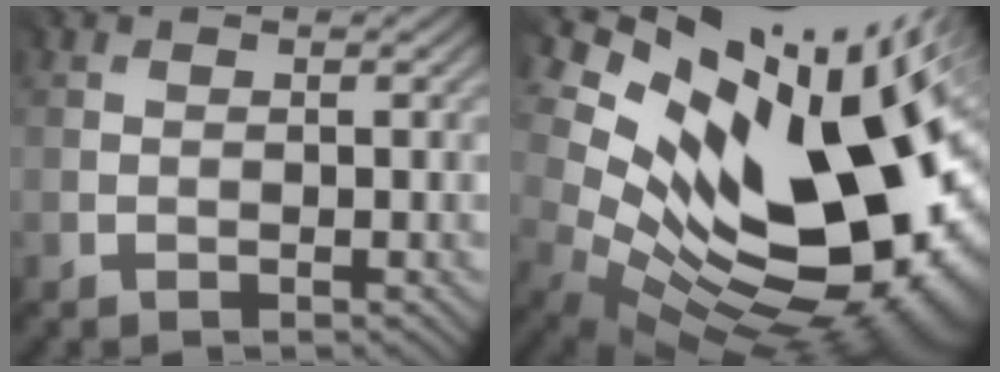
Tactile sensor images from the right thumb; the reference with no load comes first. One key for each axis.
{"total": 19.0, "fx": 4.1, "fy": 10.4, "fz": 15.4, "tx": -0.238, "ty": -0.011, "tz": 0.105}